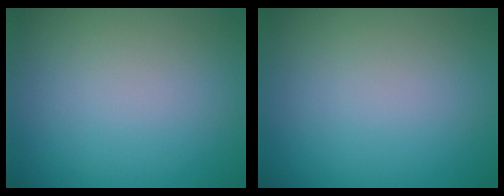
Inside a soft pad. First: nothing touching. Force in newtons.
{"total": 0.0}